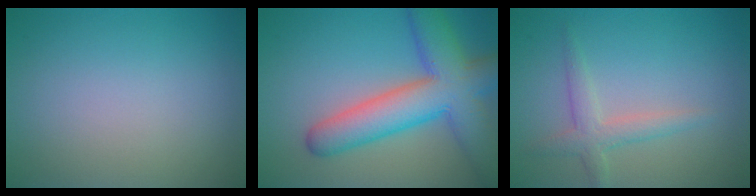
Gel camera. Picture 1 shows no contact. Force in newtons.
{"total": 9.3, "press": 9.3, "slide": 0.4}
{"total": 2.5, "press": 2.5, "slide": 0.1}